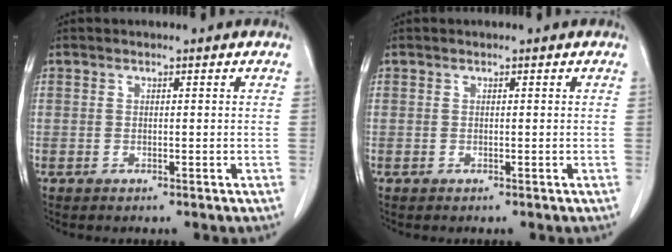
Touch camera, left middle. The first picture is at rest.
{"total": 0.0}